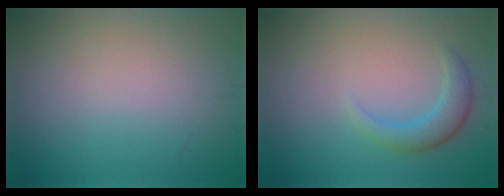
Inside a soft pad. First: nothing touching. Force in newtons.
{"total": 2.5, "press": 2.5, "slide": 0.1}